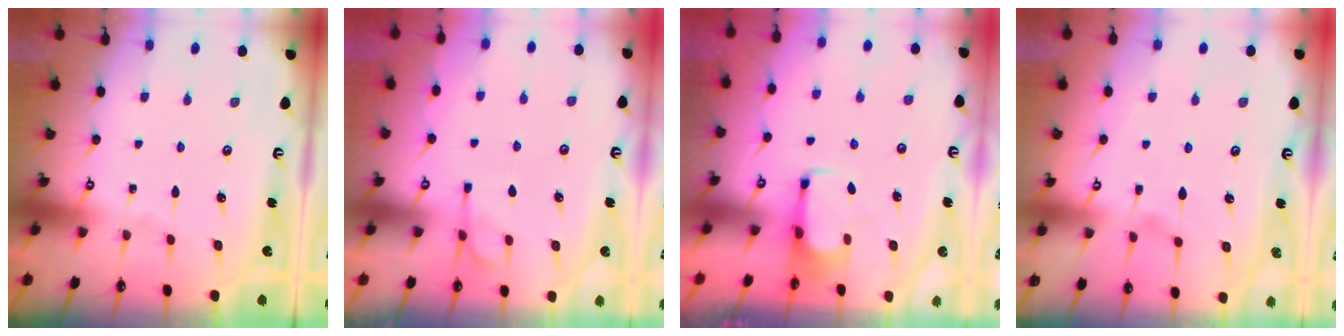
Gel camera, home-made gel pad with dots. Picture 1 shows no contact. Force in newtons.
{"total": 3.0, "press": 2.6, "slide": 1.5}
{"total": 2.7, "press": 2.6, "slide": 0.9}
{"total": 1.4, "press": 0.9, "slide": 1.0}